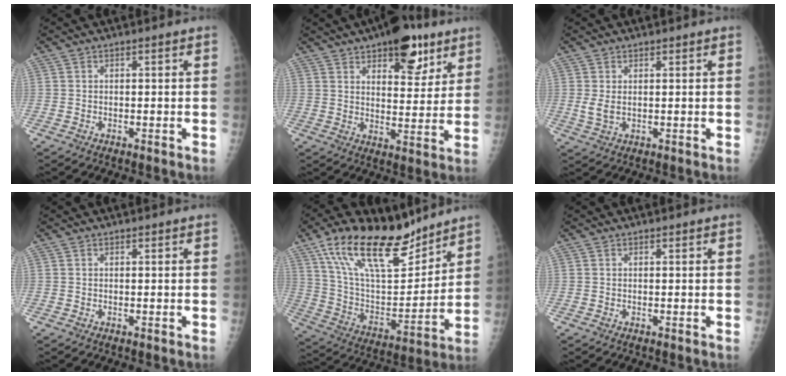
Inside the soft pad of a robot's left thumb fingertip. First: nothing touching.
{"total": 13.4, "force": [8.2, 5.9, 8.8], "torque": [-0.081, -0.039, 0.116]}
{"total": 2.8, "force": [0.8, 1.8, 2.0], "torque": [-0.040, -0.010, 0.019]}
{"total": 0.0}
{"total": 23.1, "force": [16.2, 9.1, 13.8], "torque": [-0.208, -0.060, 0.291]}
{"total": 0.0}